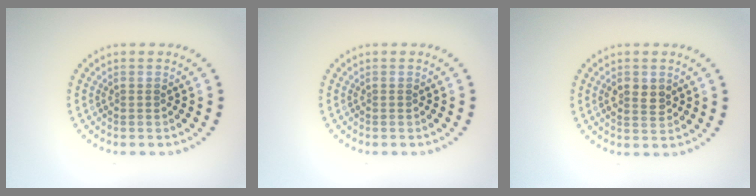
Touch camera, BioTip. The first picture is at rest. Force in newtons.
{"total": 0.0}
{"total": 2.1, "press": 2.1, "slide": 0.2}